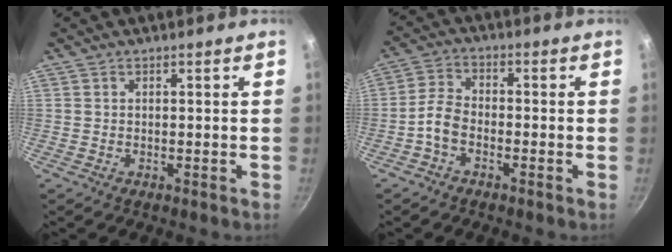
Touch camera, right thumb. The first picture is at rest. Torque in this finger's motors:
{"motor_torque": [-0.24, 0.08, 0.10, 0.42, 0.00]}